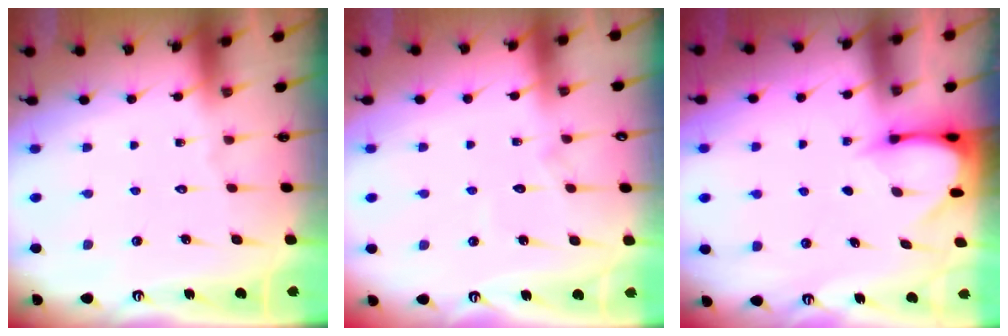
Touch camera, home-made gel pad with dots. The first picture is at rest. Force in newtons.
{"total": 5.7, "press": 5.7, "slide": 0.6}
{"total": 3.8, "press": 3.8, "slide": 0.3}